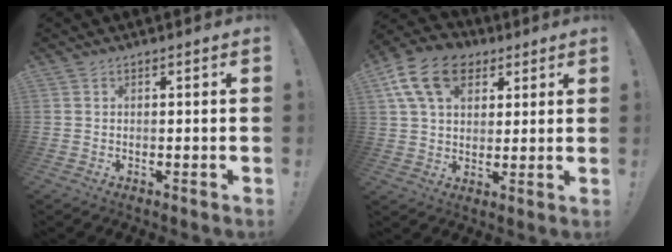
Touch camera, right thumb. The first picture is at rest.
{"total": 16.0, "force": [7.0, 11.0, 9.3], "torque": [-0.152, -0.025, 0.130]}